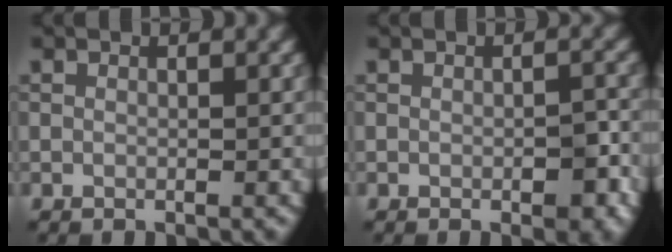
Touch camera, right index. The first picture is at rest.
{"total": 2.6, "force": [-1.0, 1.0, 2.1], "torque": [-0.026, 0.004, -0.014]}